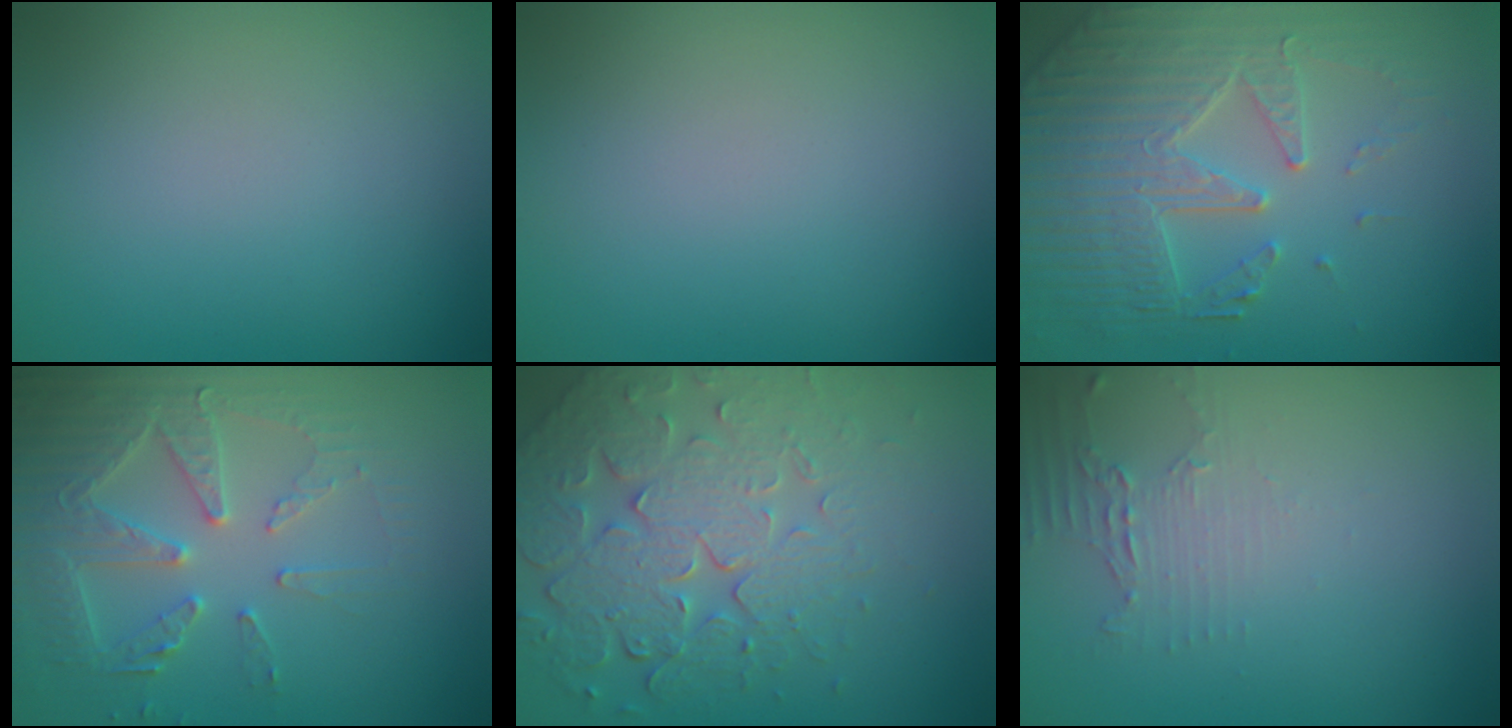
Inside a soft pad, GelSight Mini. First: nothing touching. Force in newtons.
{"total": 0.0}
{"total": 5.5, "press": 5.0, "slide": 2.4}
{"total": 4.5, "press": 4.4, "slide": 0.7}
{"total": 7.9, "press": 5.6, "slide": 5.5}
{"total": 2.0, "press": 1.4, "slide": 1.4}